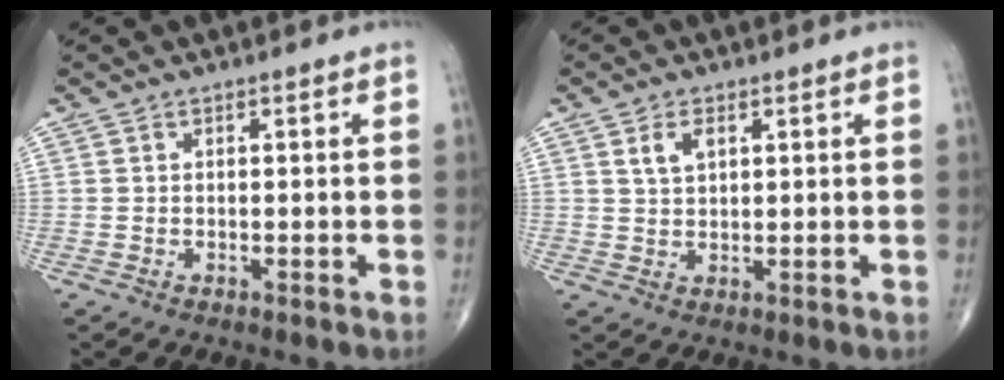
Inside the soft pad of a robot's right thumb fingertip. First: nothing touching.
{"total": 3.5, "force": [1.5, 2.0, 2.5], "torque": [-0.043, -0.004, 0.031]}